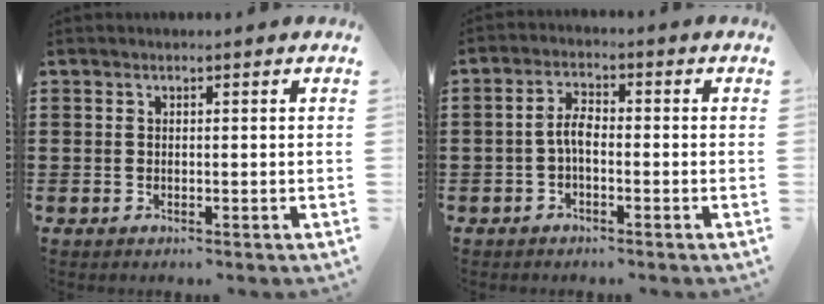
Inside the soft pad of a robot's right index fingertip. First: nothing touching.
{"total": 3.3, "force": [-0.9, 1.3, 2.9], "torque": [-0.068, 0.004, -0.022]}